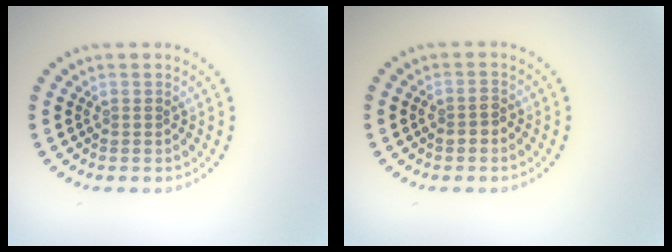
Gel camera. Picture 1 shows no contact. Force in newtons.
{"total": 1.3, "press": 1.3, "slide": 0.3}